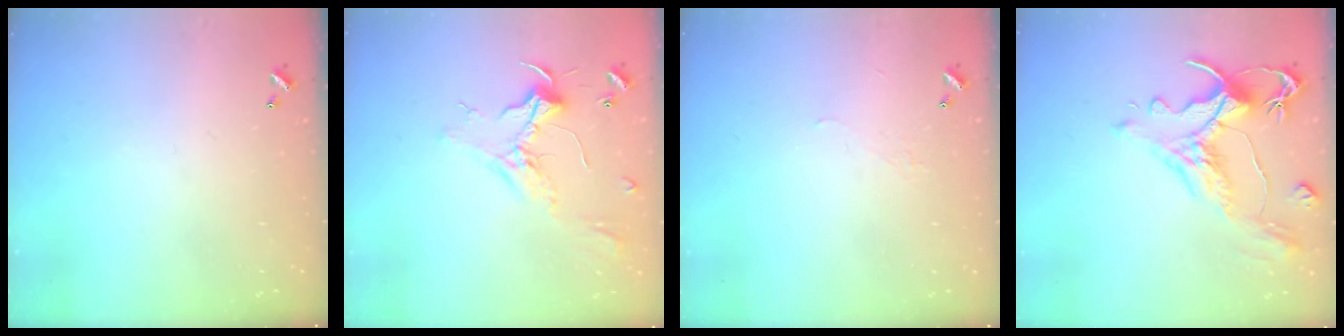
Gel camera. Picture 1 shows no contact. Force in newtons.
{"total": 2.3, "press": 2.2, "slide": 0.9}
{"total": 2.0, "press": 2.0, "slide": 0.5}
{"total": 1.5, "press": 0.3, "slide": 1.5}